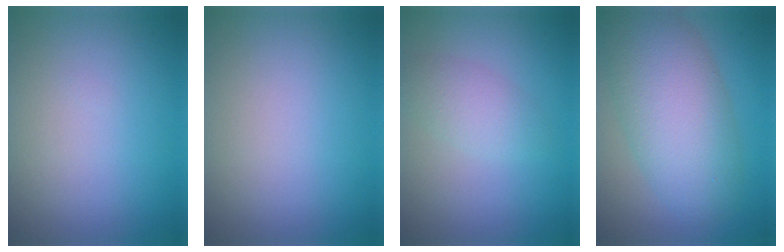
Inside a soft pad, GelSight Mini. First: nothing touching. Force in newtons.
{"total": 0.0}
{"total": 2.4, "press": 2.4, "slide": 0.1}
{"total": 8.1, "press": 8.1, "slide": 0.3}